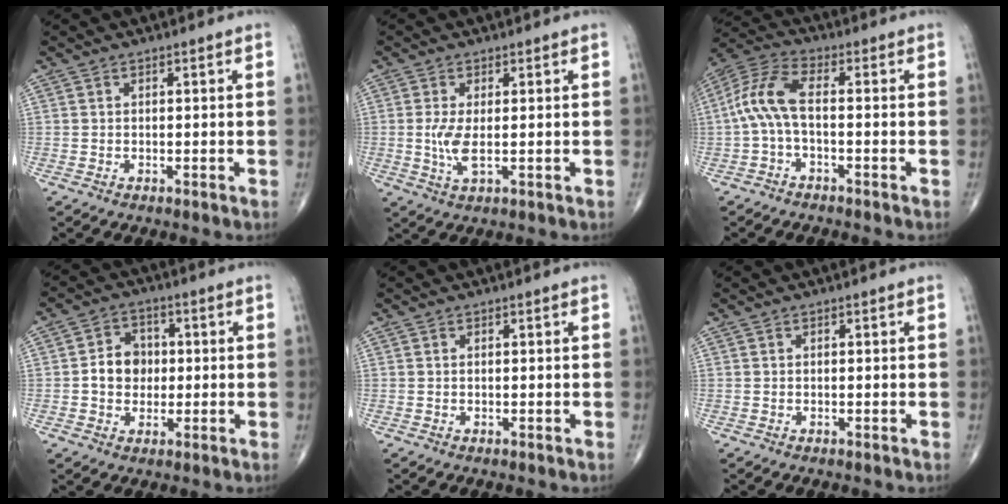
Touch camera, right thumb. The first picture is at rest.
{"total": 4.2, "force": [-0.1, 1.3, 4.0], "torque": [-0.096, -0.013, 0.000]}
{"total": 8.5, "force": [-1.0, 3.4, 7.8], "torque": [-0.181, 0.034, -0.028]}
{"total": 6.8, "force": [-0.1, 5.7, 3.7], "torque": [-0.032, 0.013, -0.008]}
{"total": 0.0}
{"total": 0.0}